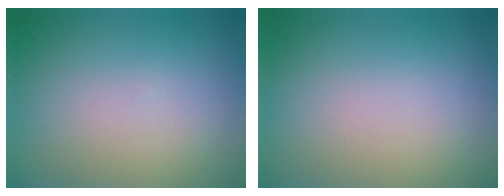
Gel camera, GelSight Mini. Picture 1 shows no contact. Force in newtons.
{"total": 0.0}